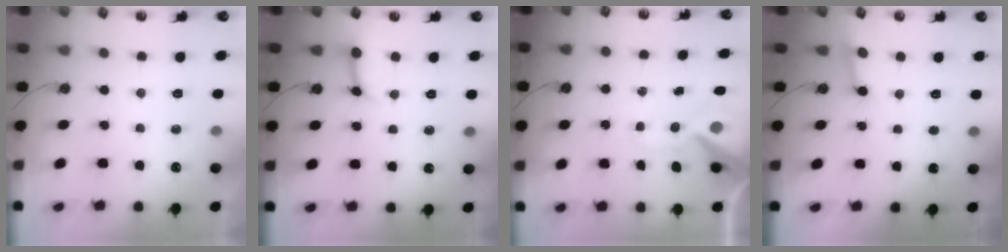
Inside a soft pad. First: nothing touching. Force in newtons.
{"total": 7.9, "press": 7.9, "slide": 0.8}
{"total": 12.7, "press": 12.5, "slide": 2.1}
{"total": 2.5, "press": 2.5, "slide": 0.4}